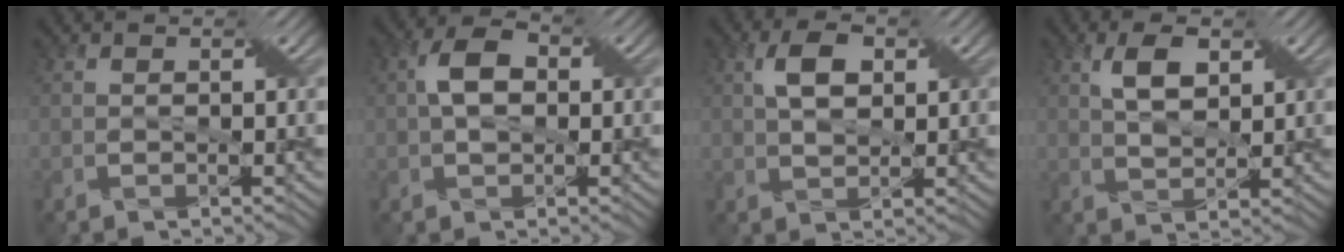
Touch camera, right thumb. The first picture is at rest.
{"total": 4.8, "force": [0.4, 3.0, 3.7], "torque": [-0.074, 0.009, 0.001]}
{"total": 4.4, "force": [1.6, 2.2, 3.4], "torque": [-0.066, 0.009, 0.027]}
{"total": 4.0, "force": [2.1, 1.7, 3.0], "torque": [-0.059, 0.005, 0.037]}